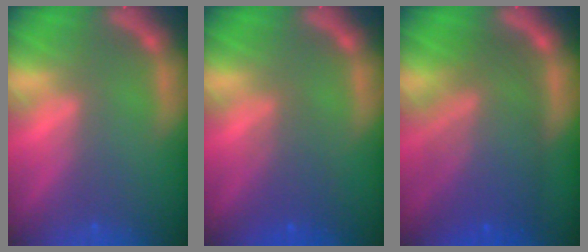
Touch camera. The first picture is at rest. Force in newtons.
{"total": 3.0}
{"total": 9.5}